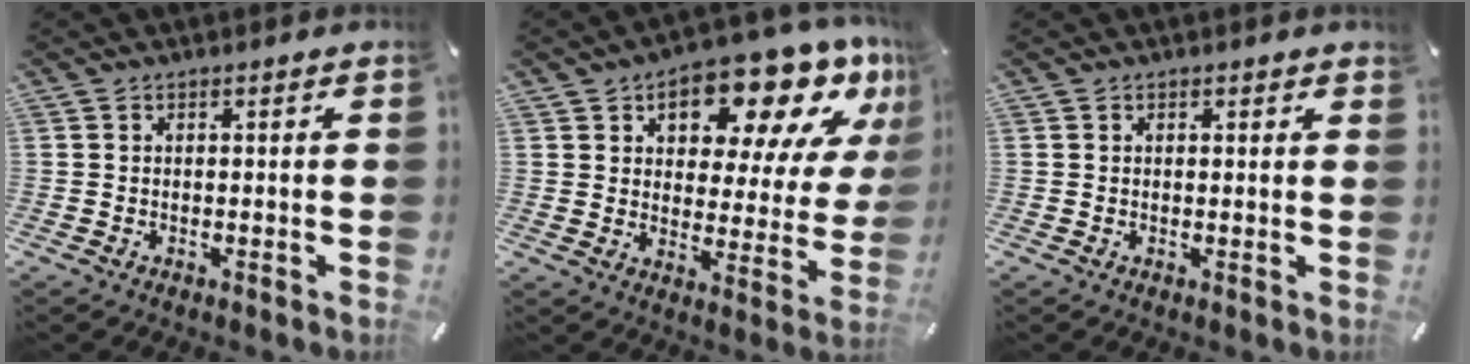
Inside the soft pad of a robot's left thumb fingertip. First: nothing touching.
{"total": 16.6, "force": [11.9, 7.5, 8.8], "torque": [-0.119, -0.083, 0.198]}
{"total": 0.5, "force": [0.3, 0.3, 0.3], "torque": [0.002, -0.003, 0.004]}